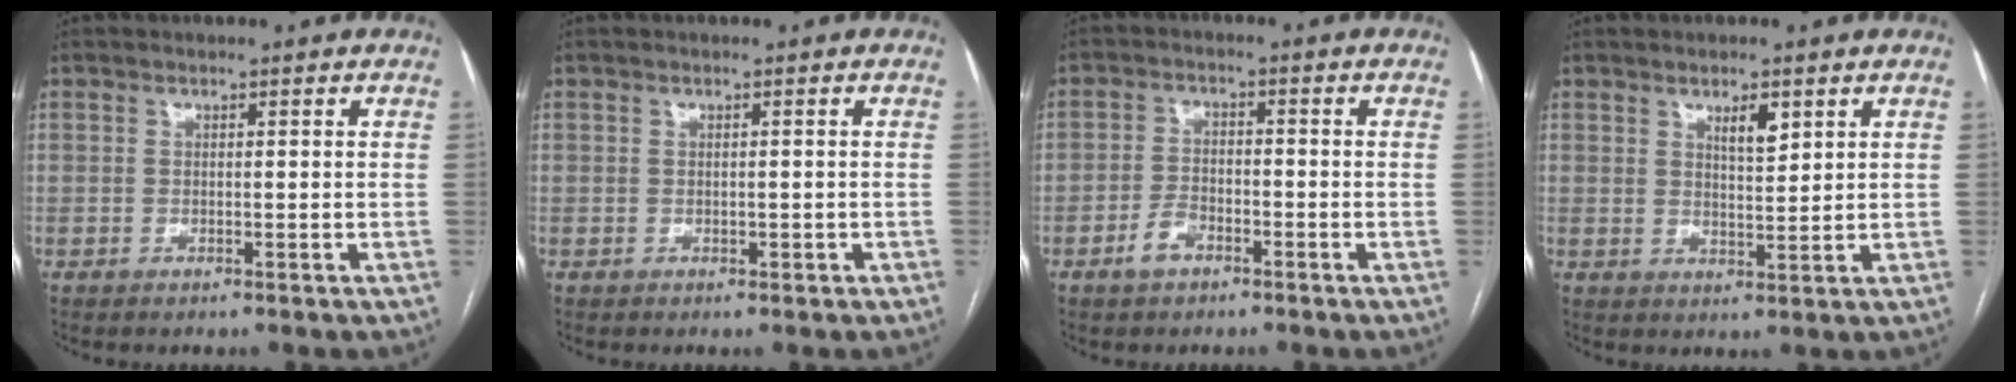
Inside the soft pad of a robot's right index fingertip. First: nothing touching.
{"total": 0.6, "force": [-0.2, 0.4, 0.4], "torque": [-0.006, 0.000, -0.001]}
{"total": 3.8, "force": [-2.3, 1.8, 2.3], "torque": [-0.047, 0.005, -0.042]}
{"total": 3.6, "force": [2.1, 1.1, 2.8], "torque": [-0.047, -0.003, 0.036]}